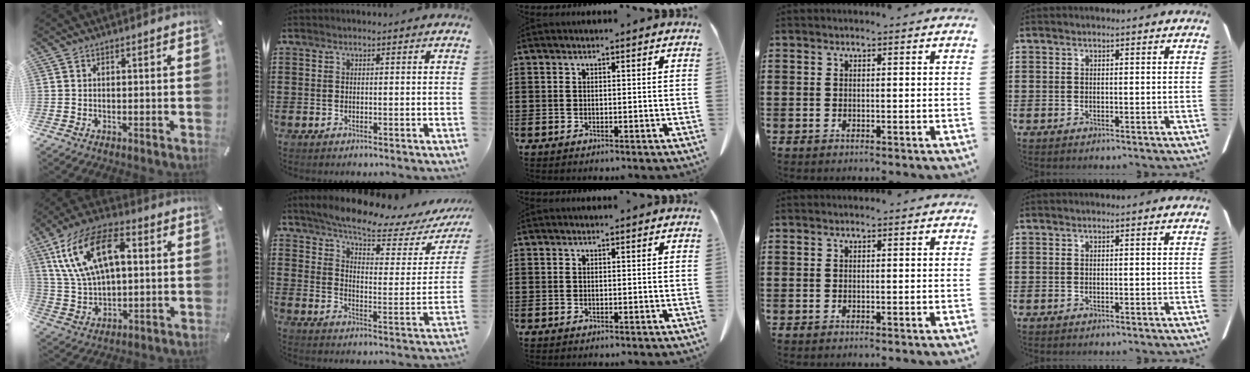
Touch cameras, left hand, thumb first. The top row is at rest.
{"thumb": {"total": 17.2, "force": [5.8, 10.0, 12.8], "torque": [-0.281, 0.001, 0.100]}, "index": {"total": 6.5, "force": [5.6, 0.2, 3.3], "torque": [-0.077, -0.044, 0.089]}}